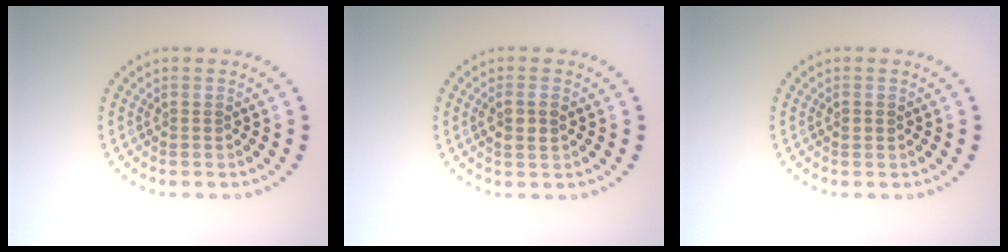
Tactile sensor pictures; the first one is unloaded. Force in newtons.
{"total": 1.9, "press": 1.8, "slide": 0.6}
{"total": 0.9, "press": 0.9, "slide": 0.0}